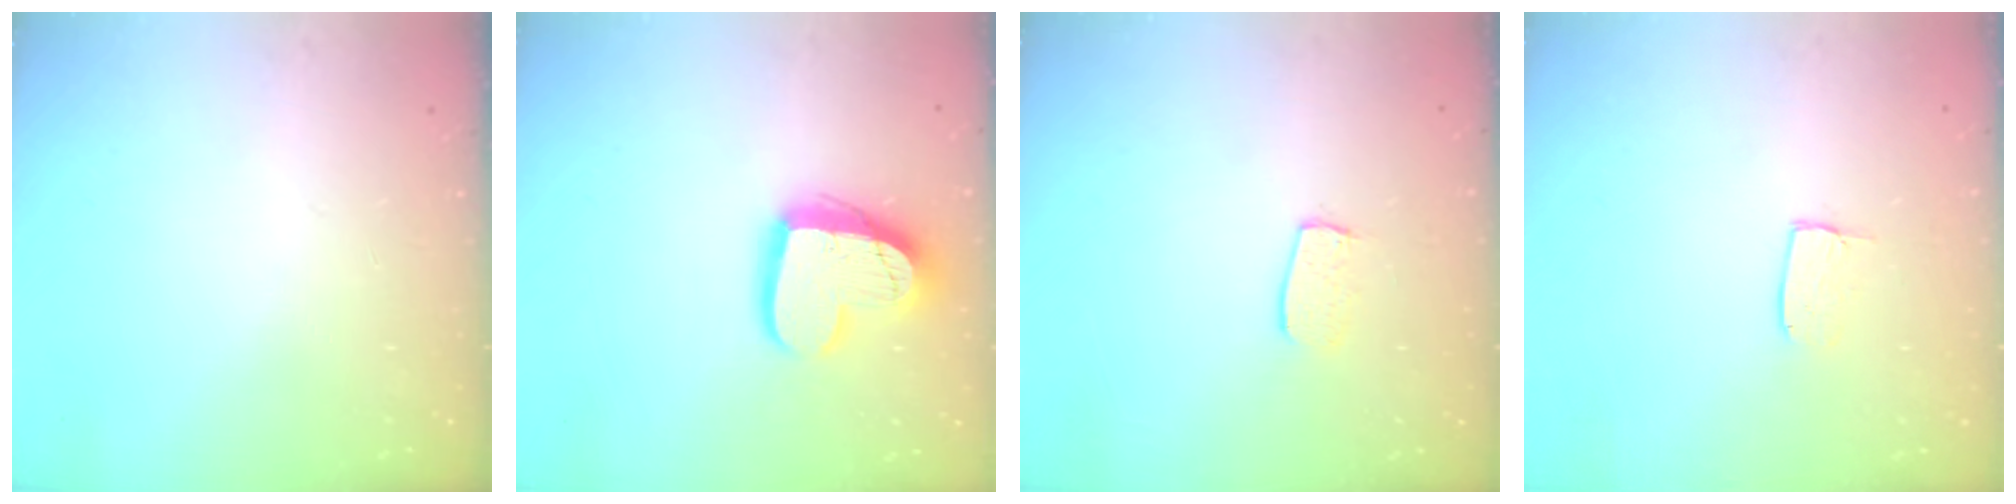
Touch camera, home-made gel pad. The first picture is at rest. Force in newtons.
{"total": 15.9, "press": 15.9, "slide": 1.3}
{"total": 5.9, "press": 5.9, "slide": 0.3}
{"total": 4.5, "press": 4.5, "slide": 0.3}